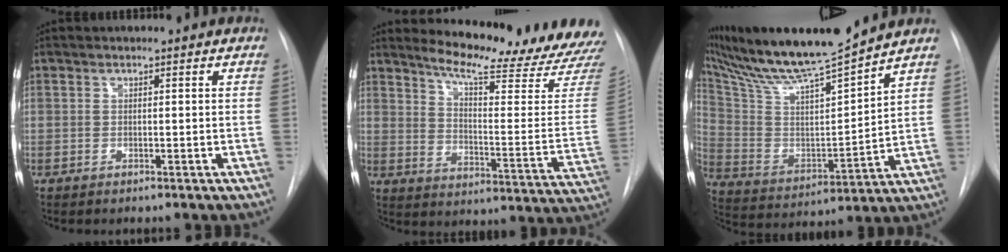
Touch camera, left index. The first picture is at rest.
{"total": 20.7, "force": [19.7, -0.1, 6.5], "torque": [-0.104, -0.127, 0.243]}
{"total": 17.5, "force": [15.4, -0.4, 8.2], "torque": [-0.155, -0.006, 0.277]}